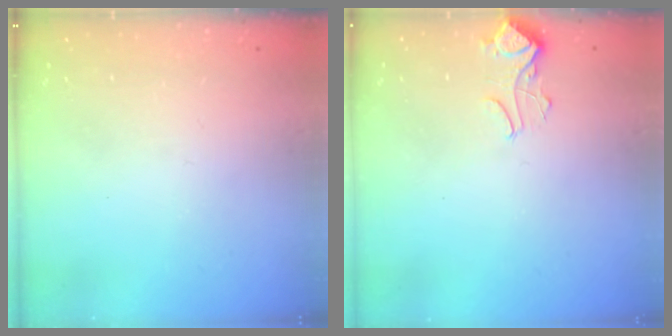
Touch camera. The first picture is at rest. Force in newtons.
{"total": 2.1, "press": 2.1, "slide": 0.5}